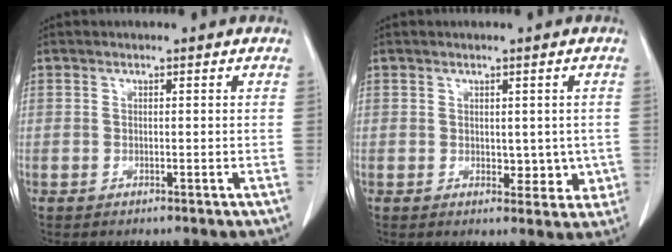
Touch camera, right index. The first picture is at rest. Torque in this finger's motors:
{"motor_torque": [-0.07, 0.17, 0.12, 0.00]}